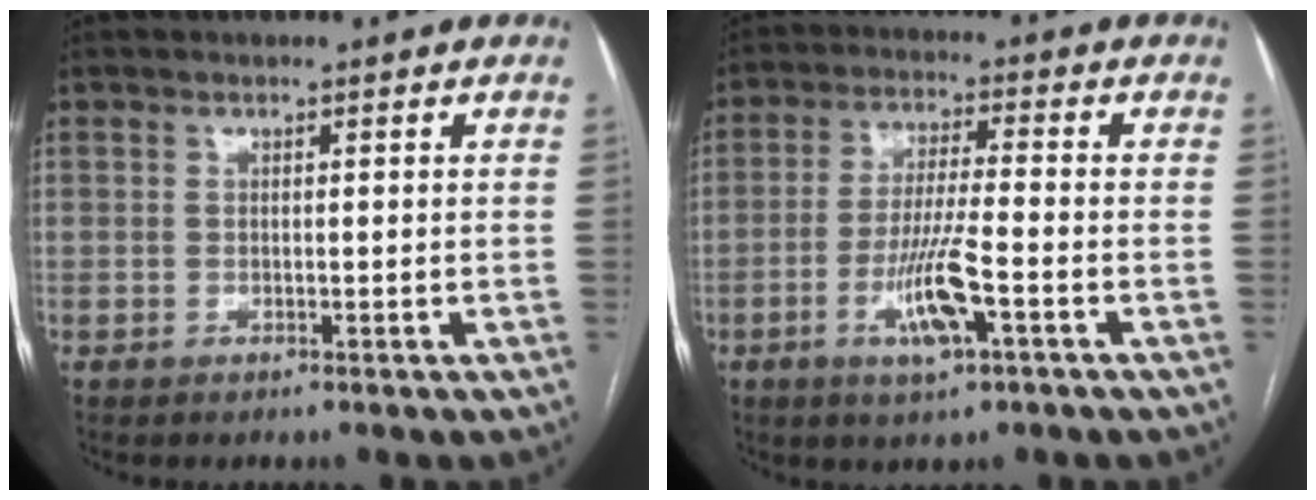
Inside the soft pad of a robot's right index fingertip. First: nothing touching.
{"total": 8.7, "force": [-3.4, 0.8, 8.0], "torque": [-0.157, -0.008, -0.061]}